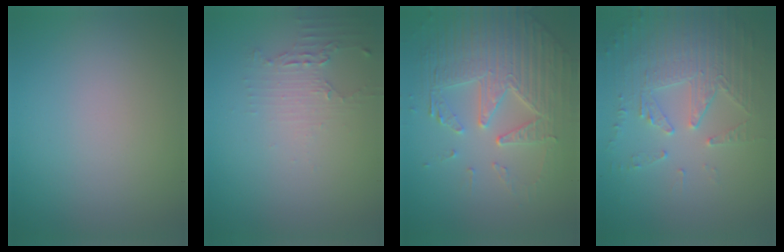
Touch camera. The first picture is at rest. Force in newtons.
{"total": 1.9, "press": 1.3, "slide": 1.4}
{"total": 6.5, "press": 5.1, "slide": 4.1}
{"total": 5.5, "press": 3.7, "slide": 4.0}